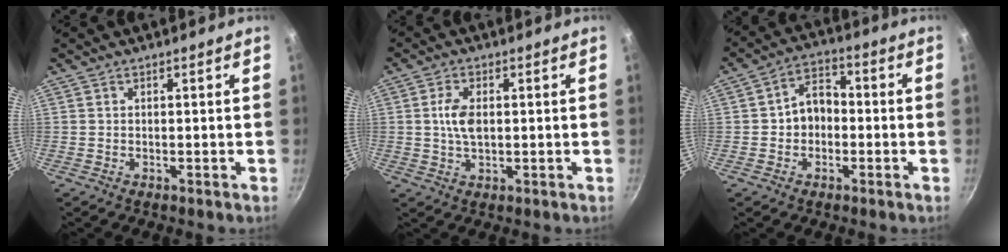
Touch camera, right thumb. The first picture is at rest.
{"total": 5.0, "force": [0.5, 2.7, 4.2], "torque": [-0.087, 0.000, 0.009]}
{"total": 7.1, "force": [-0.6, 5.3, 4.6], "torque": [-0.052, 0.027, -0.023]}